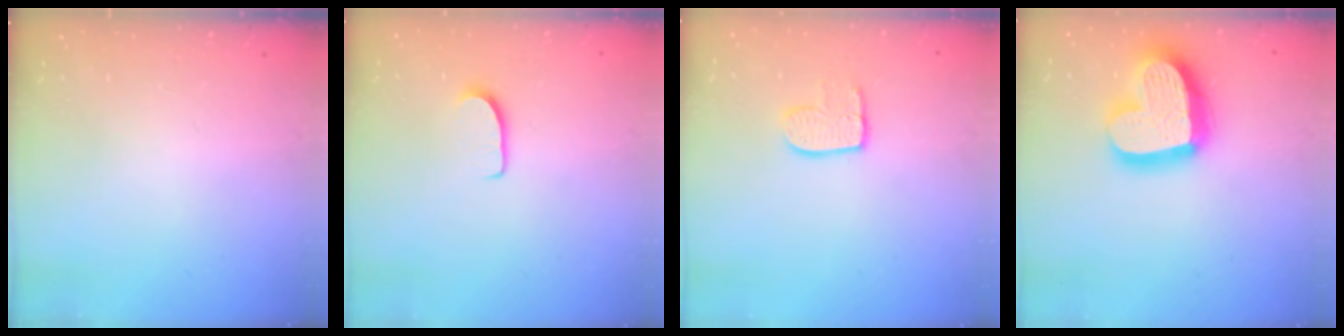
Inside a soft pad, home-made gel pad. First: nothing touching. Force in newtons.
{"total": 5.8, "press": 5.7, "slide": 0.5}
{"total": 8.1, "press": 8.0, "slide": 0.6}
{"total": 21.6, "press": 21.5, "slide": 1.9}